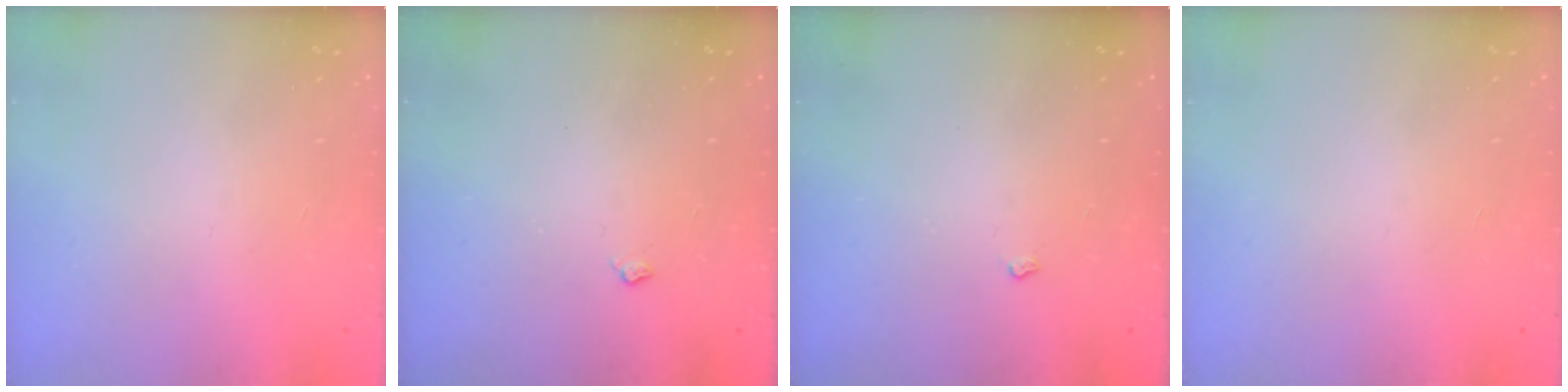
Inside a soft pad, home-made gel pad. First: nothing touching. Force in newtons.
{"total": 3.5, "press": 3.5, "slide": 0.5}
{"total": 3.2, "press": 3.2, "slide": 0.5}
{"total": 0.0}